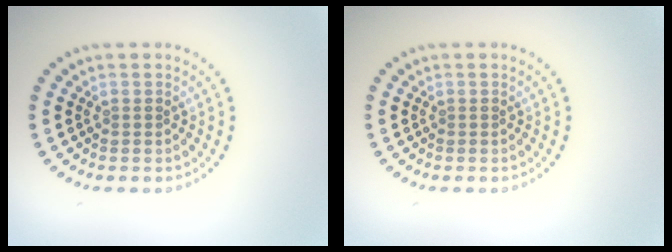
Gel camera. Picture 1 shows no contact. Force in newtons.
{"total": 0.0}